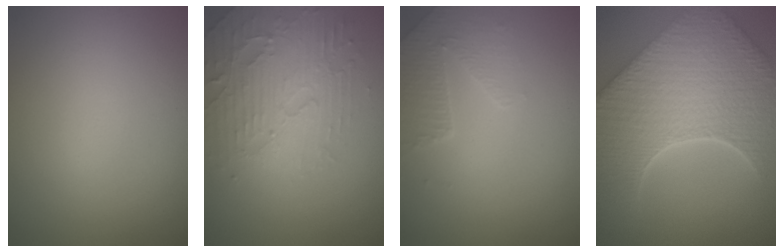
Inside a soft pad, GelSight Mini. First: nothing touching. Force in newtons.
{"total": 4.7, "press": 3.4, "slide": 3.3}
{"total": 2.3, "press": 2.2, "slide": 0.6}
{"total": 9.2, "press": 7.4, "slide": 5.5}